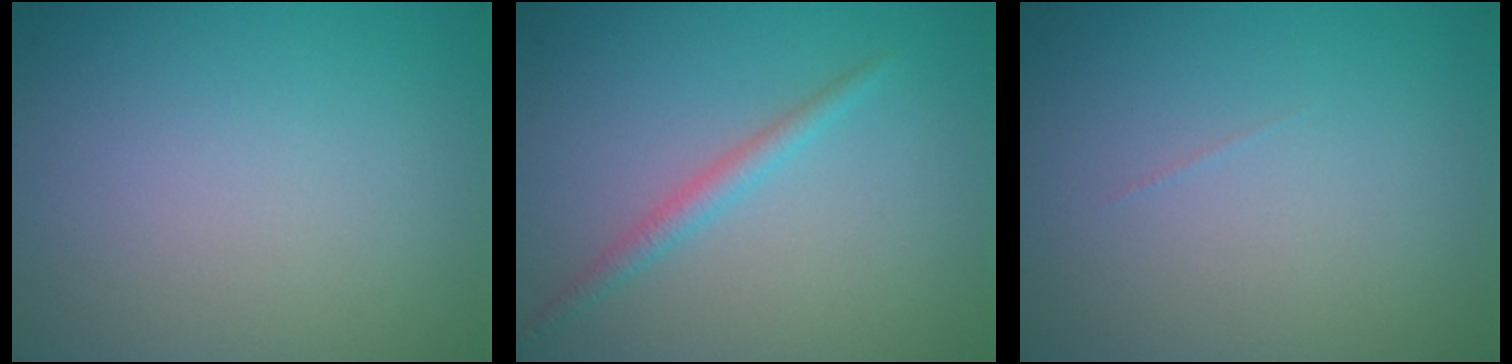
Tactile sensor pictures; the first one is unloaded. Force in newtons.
{"total": 1.6, "press": 1.6, "slide": 0.1}
{"total": 0.0}